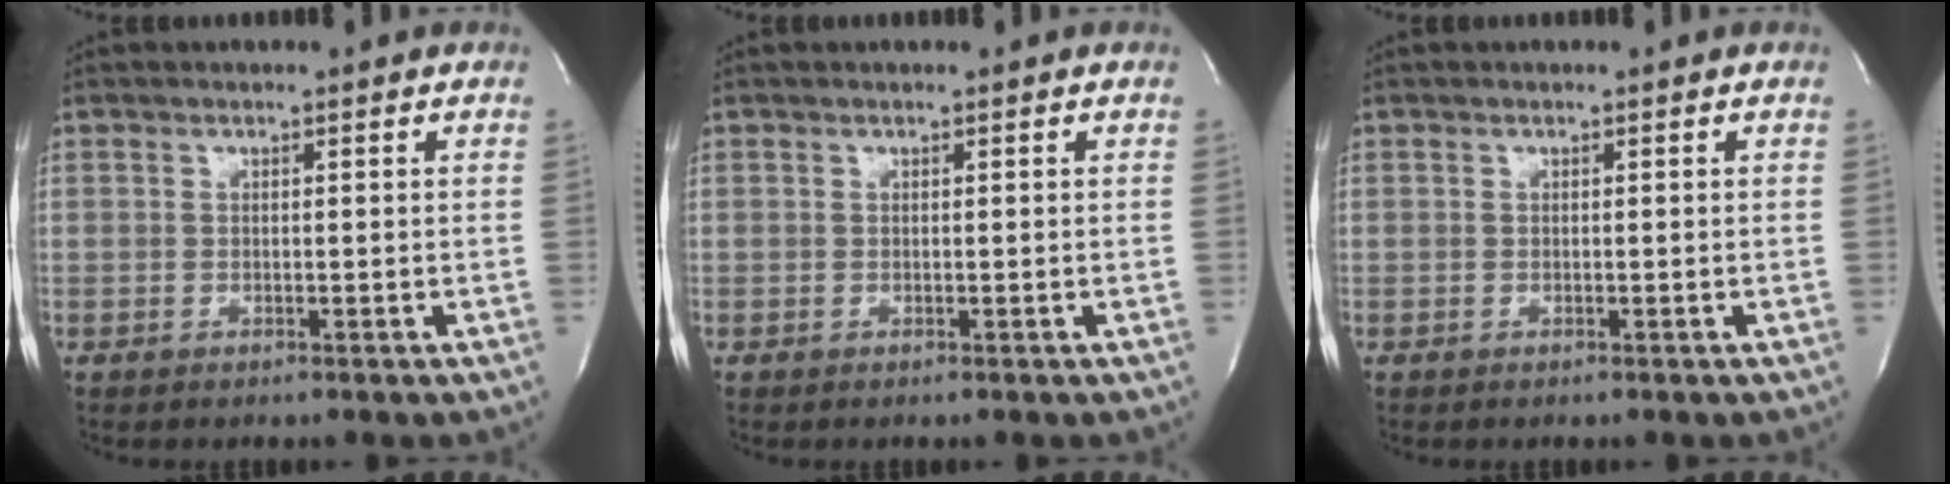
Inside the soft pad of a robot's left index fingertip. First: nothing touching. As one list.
[{"total": 0.0}, {"total": 0.0}]